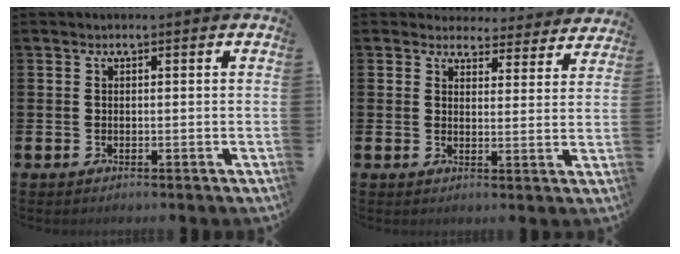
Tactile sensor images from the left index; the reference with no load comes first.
{"total": 4.0, "force": [3.7, 1.3, 0.0], "torque": [-0.002, -0.032, 0.063]}